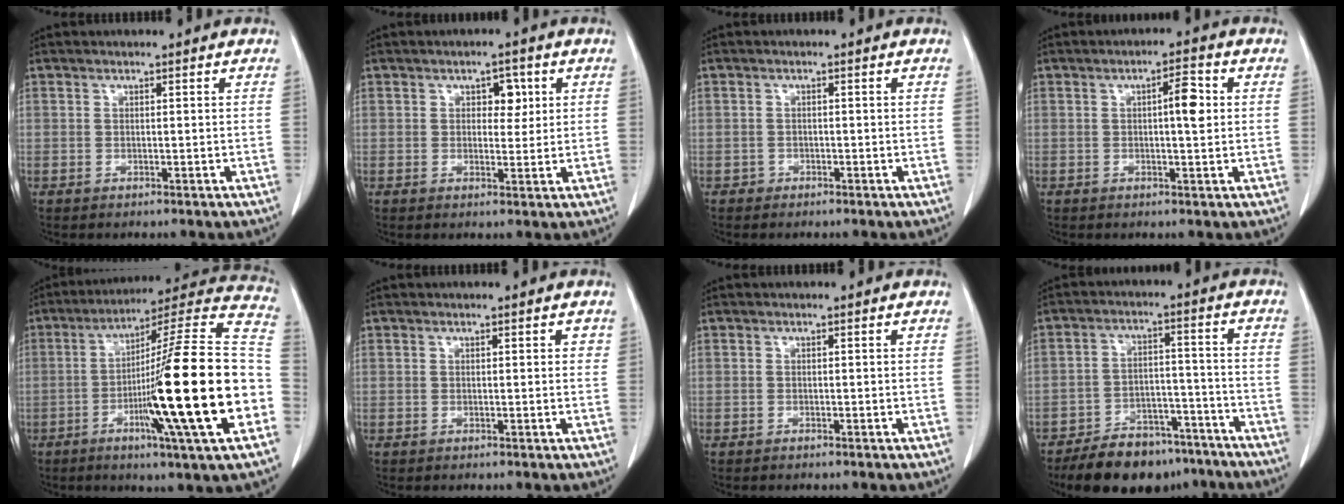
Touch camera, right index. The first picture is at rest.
{"total": 3.3, "force": [1.2, 2.0, 2.4], "torque": [-0.025, 0.007, 0.016]}
{"total": 0.9, "force": [-0.5, 0.7, -0.2], "torque": [0.000, 0.005, -0.013]}
{"total": 4.1, "force": [0.6, 0.8, 4.0], "torque": [-0.061, 0.006, 0.006]}
{"total": 26.3, "force": [-6.1, -0.5, 25.6], "torque": [-0.338, -0.009, -0.116]}
{"total": 1.1, "force": [0.5, 0.5, 0.8], "torque": [-0.007, 0.001, 0.004]}
{"total": 0.0}
{"total": 13.9, "force": [-11.4, 6.4, 4.9], "torque": [-0.057, 0.025, -0.168]}